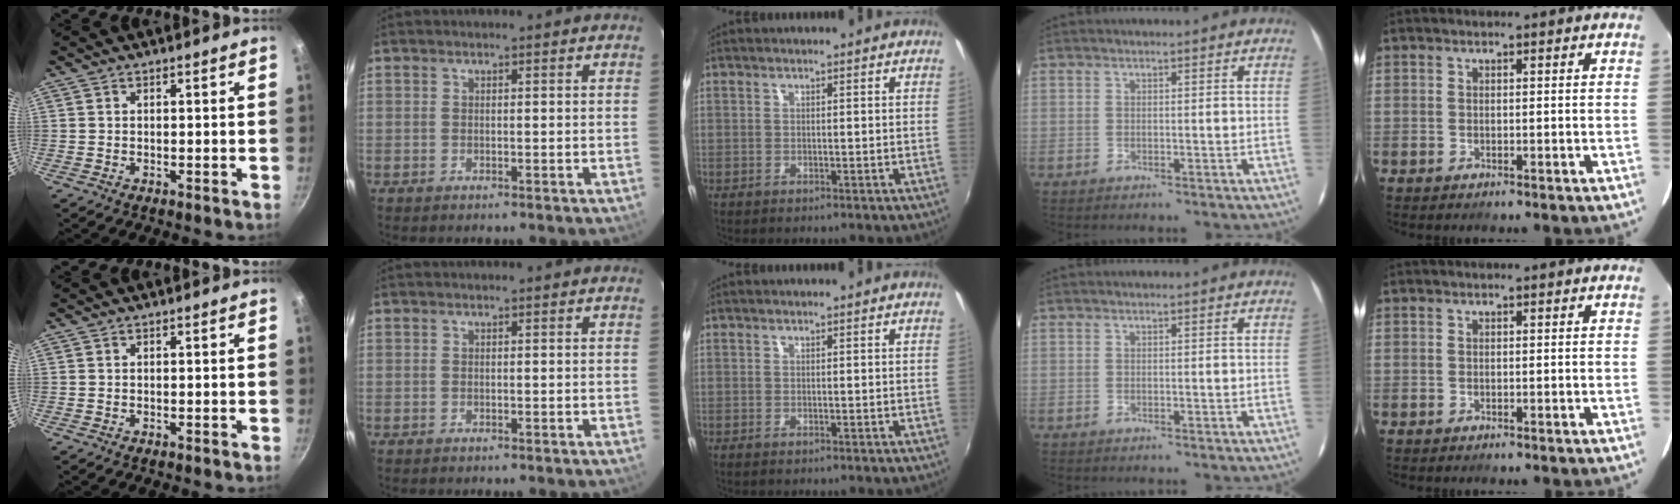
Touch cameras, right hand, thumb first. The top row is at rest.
{}